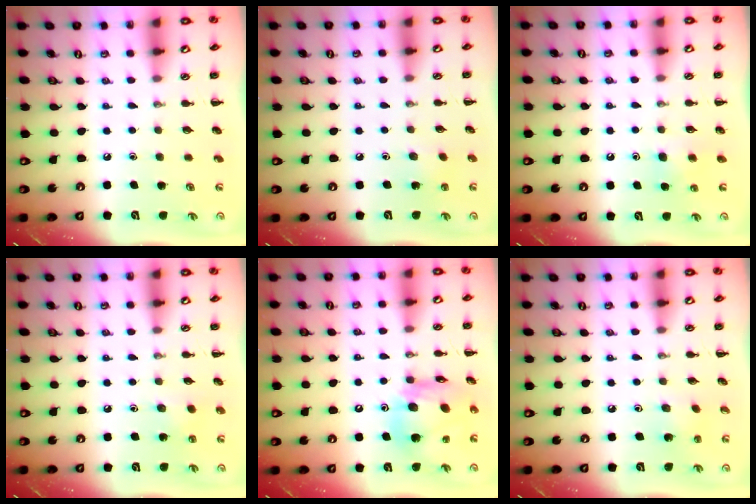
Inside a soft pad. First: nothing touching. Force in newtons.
{"total": 3.6, "press": 3.4, "slide": 1.1}
{"total": 4.2, "press": 4.0, "slide": 1.3}
{"total": 6.3, "press": 6.0, "slide": 1.7}
{"total": 15.3, "press": 15.0, "slide": 2.9}
{"total": 1.8, "press": 1.6, "slide": 0.7}